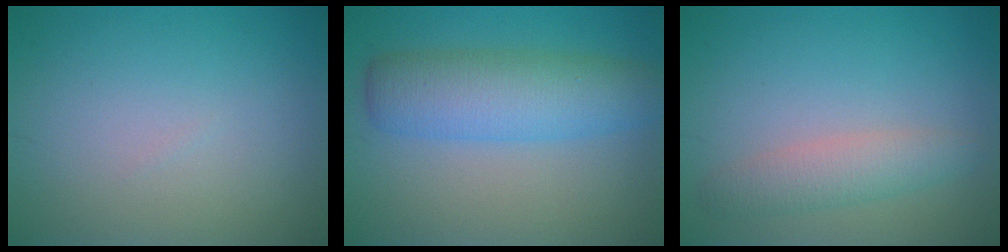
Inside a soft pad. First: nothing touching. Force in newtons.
{"total": 6.2, "press": 6.2, "slide": 0.2}
{"total": 2.8, "press": 2.8, "slide": 0.1}